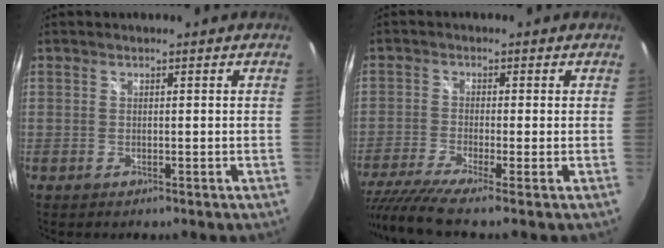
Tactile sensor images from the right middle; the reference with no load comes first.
{"total": 8.2, "force": [-6.7, -1.3, 4.4], "torque": [-0.103, -0.038, -0.128]}